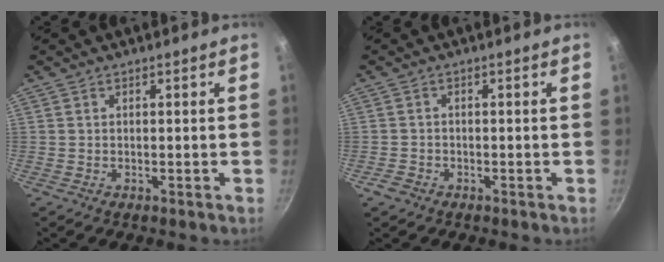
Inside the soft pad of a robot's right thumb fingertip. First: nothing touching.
{"total": 1.8, "force": [-1.2, 1.3, 0.6], "torque": [-0.011, 0.003, -0.022]}